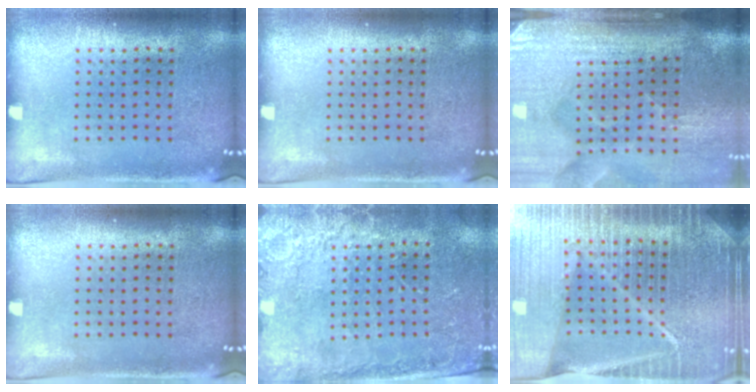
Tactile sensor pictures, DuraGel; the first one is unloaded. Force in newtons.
{"total": 0.0}
{"total": 4.9, "press": 4.1, "slide": 2.7}
{"total": 0.0}
{"total": 2.6, "press": 2.5, "slide": 0.5}
{"total": 6.7, "press": 5.7, "slide": 3.4}